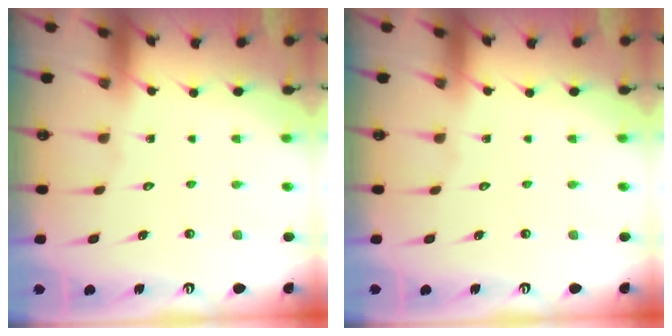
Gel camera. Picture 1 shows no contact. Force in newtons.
{"total": 0.0}